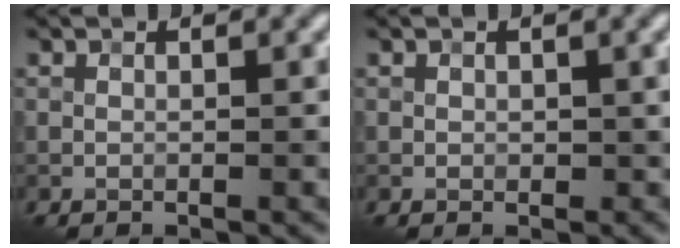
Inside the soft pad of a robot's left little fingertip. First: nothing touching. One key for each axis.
{"total": 0.8, "fx": 0.1, "fy": 0.7, "fz": 0.4, "tx": -0.005, "ty": -0.005, "tz": 0.002}